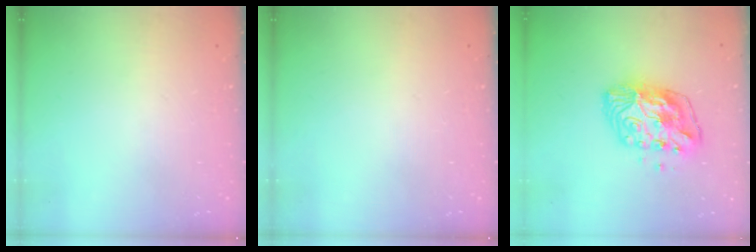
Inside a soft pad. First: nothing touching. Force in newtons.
{"total": 0.0}
{"total": 11.0, "press": 11.0, "slide": 0.5}